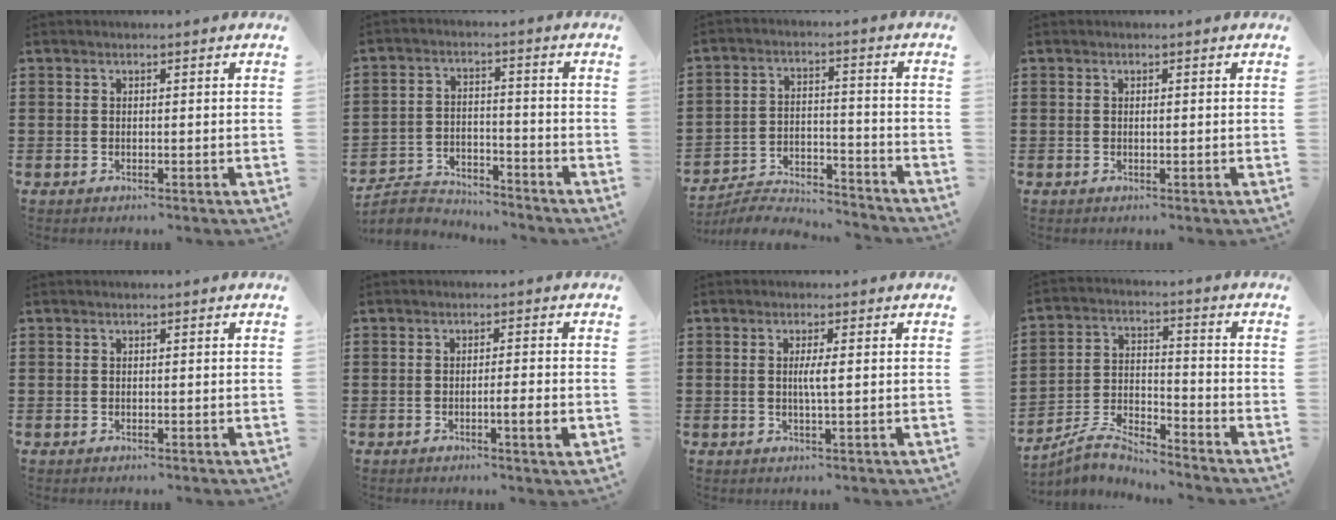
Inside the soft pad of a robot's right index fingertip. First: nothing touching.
{"total": 4.4, "force": [-4.3, 0.9, 0.3], "torque": [-0.026, 0.002, -0.093]}
{"total": 5.4, "force": [-5.3, 0.8, 0.9], "torque": [-0.024, 0.008, -0.107]}
{"total": 0.6, "force": [0.0, 0.1, 0.5], "torque": [-0.012, -0.002, 0.001]}
{"total": 0.0}
{"total": 3.7, "force": [-1.2, 0.1, 3.5], "torque": [-0.057, -0.010, -0.019]}
{"total": 2.5, "force": [0.1, 0.0, 2.5], "torque": [-0.048, -0.006, 0.000]}
{"total": 5.0, "force": [-4.8, 0.6, 1.2], "torque": [-0.038, -0.006, -0.100]}